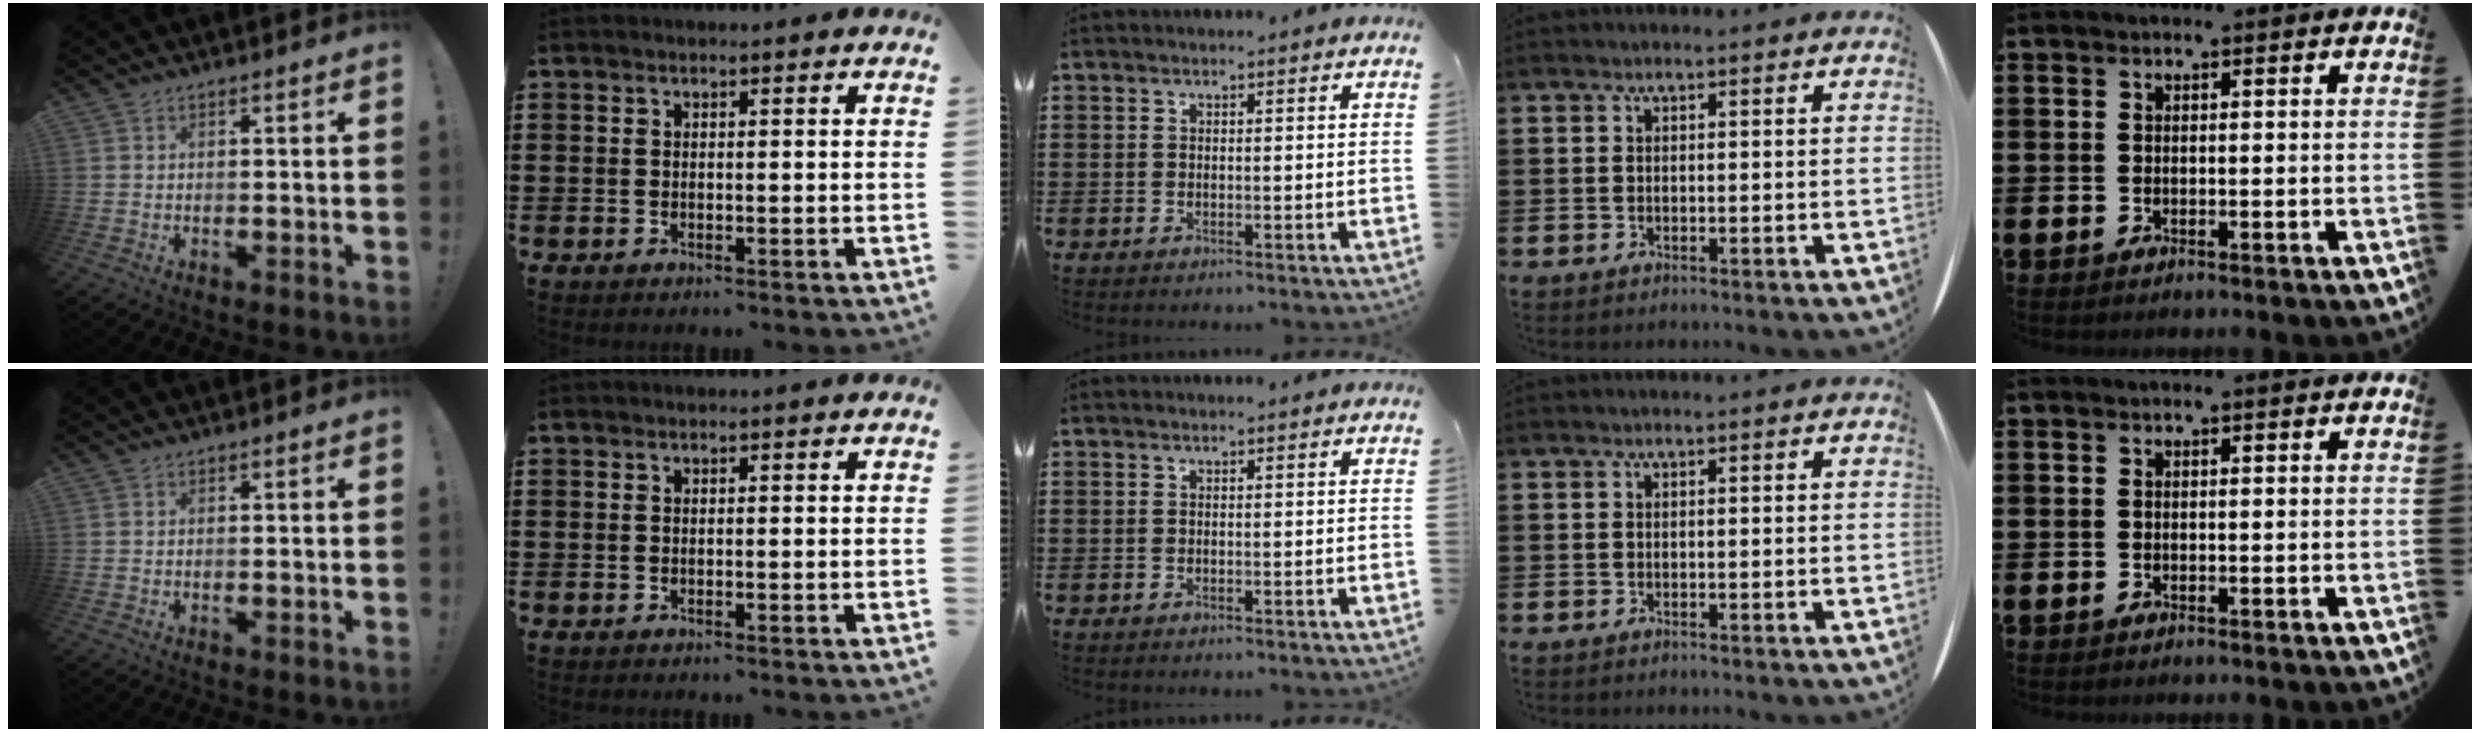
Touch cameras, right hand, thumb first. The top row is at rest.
{}